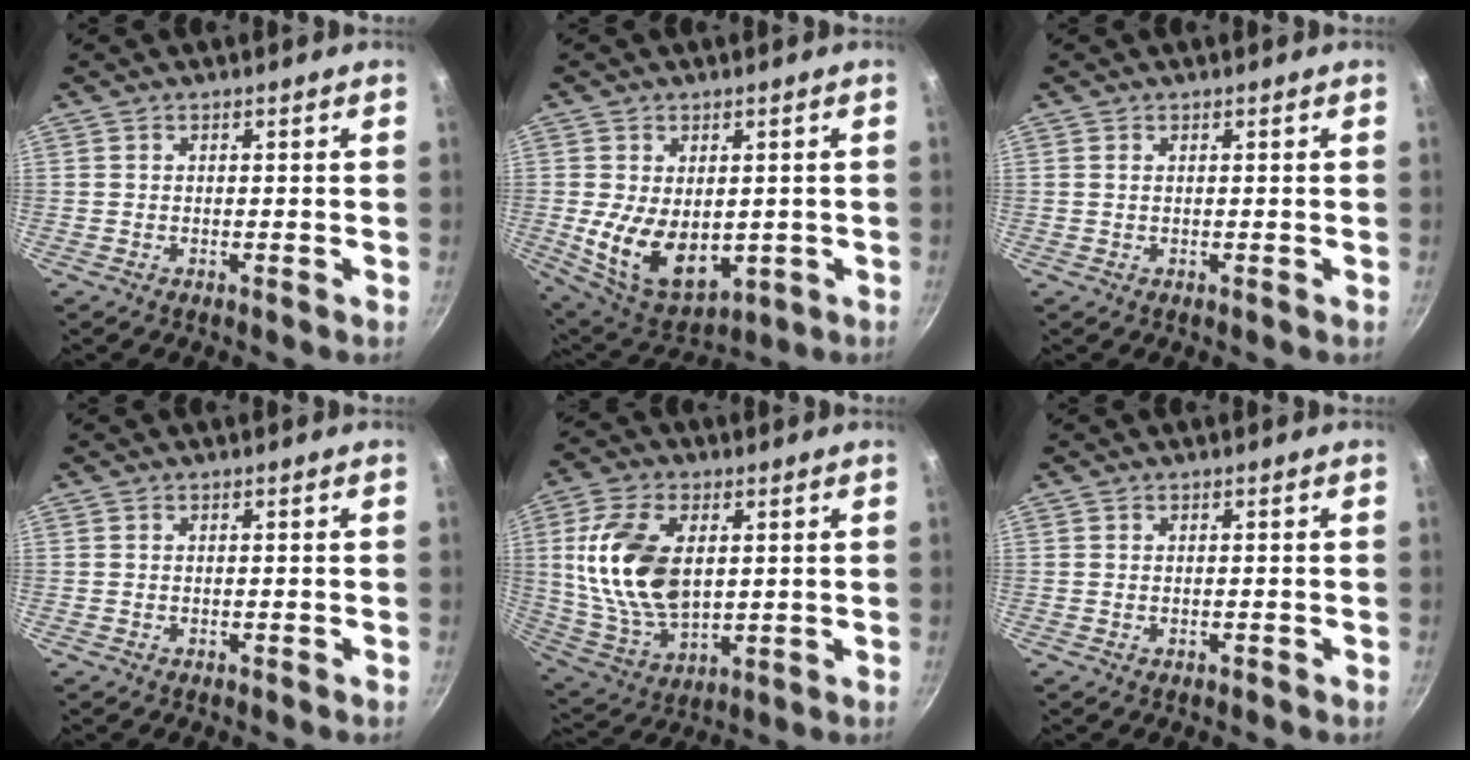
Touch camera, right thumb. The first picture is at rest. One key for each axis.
{"total": 13.4, "fx": -0.9, "fy": 8.7, "fz": 10.2, "tx": -0.158, "ty": -0.022, "tz": 0.014}
{"total": 0.6, "fx": 0.2, "fy": 0.3, "fz": 0.5, "tx": -0.009, "ty": 0.001, "tz": 0.003}
{"total": 0.0}
{"total": 17.5, "fx": 2.9, "fy": 10.4, "fz": 13.7, "tx": -0.249, "ty": -0.012, "tz": 0.067}
{"total": 0.5, "fx": -0.2, "fy": 0.3, "fz": 0.4, "tx": -0.005, "ty": 0.002, "tz": -0.003}